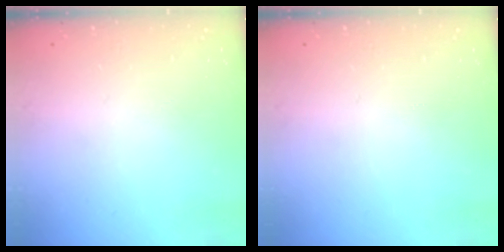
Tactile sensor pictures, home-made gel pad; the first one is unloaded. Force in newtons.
{"total": 0.0}